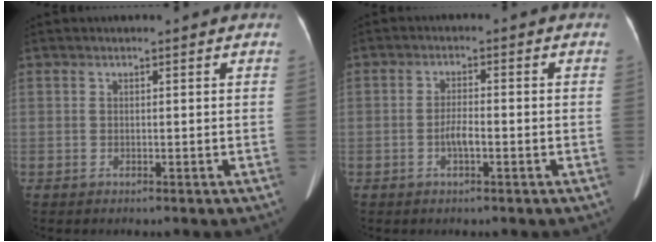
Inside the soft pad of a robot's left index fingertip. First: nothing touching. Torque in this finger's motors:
{"motor_torque": [-0.25, 0.05, -0.07, -0.02]}